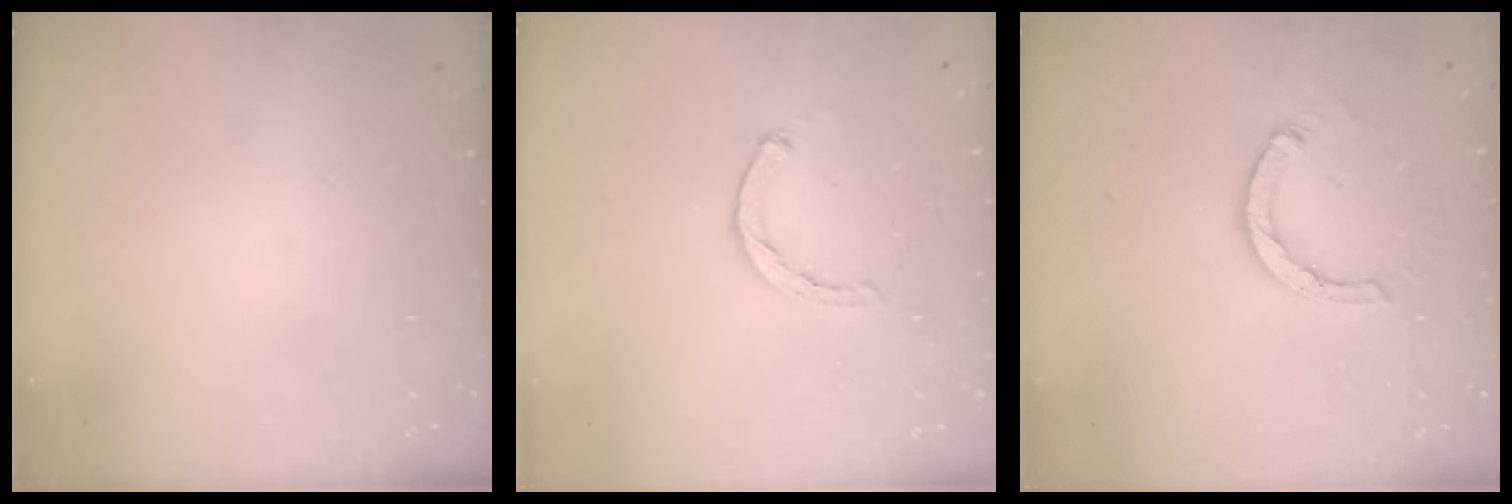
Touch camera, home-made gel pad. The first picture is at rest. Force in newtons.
{"total": 1.1, "press": 1.1, "slide": 0.2}
{"total": 4.0, "press": 4.0, "slide": 0.4}